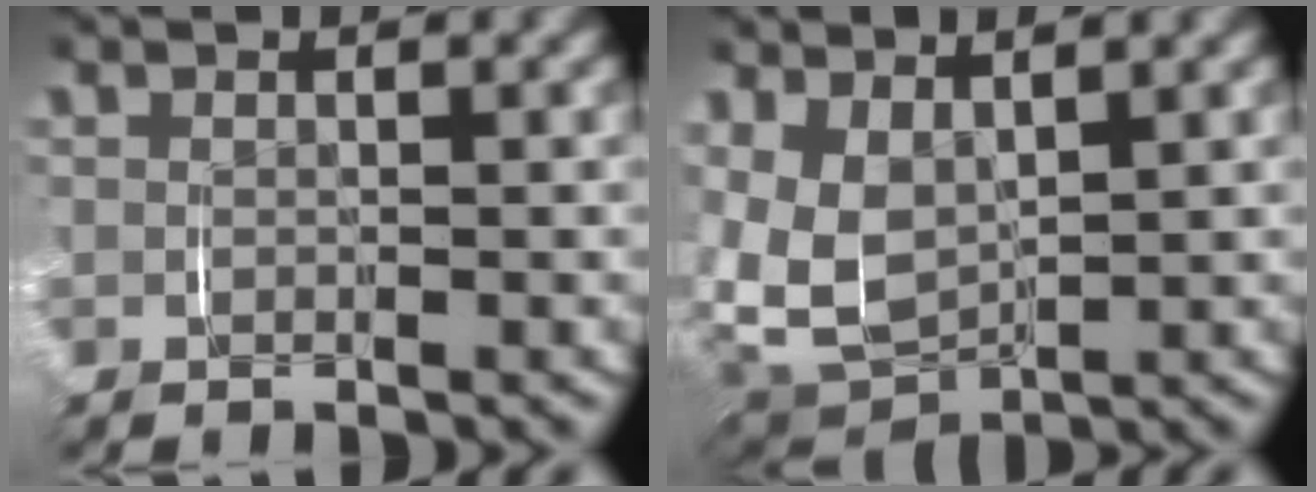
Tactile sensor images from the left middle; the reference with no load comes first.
{"total": 10.2, "force": [0.6, 8.7, 5.2], "torque": [-0.175, -0.037, 0.015]}